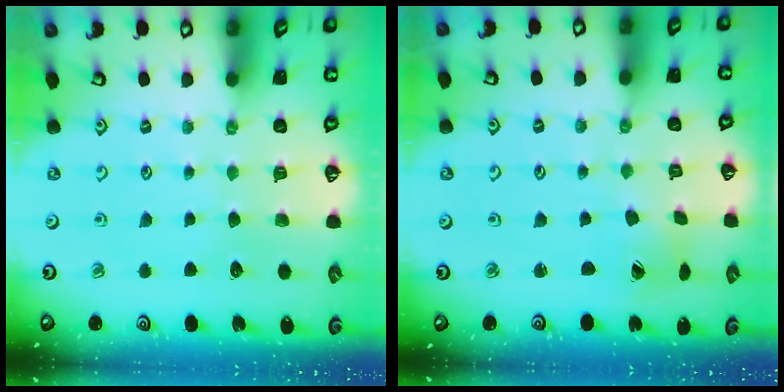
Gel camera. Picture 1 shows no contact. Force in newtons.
{"total": 3.0, "press": 3.0, "slide": 0.2}